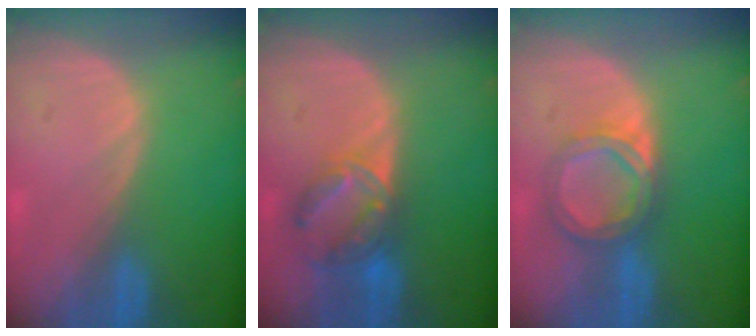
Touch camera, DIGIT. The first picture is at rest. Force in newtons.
{"total": 7.3, "press": 6.2, "slide": 3.7}
{"total": 5.6, "press": 5.3, "slide": 2.0}